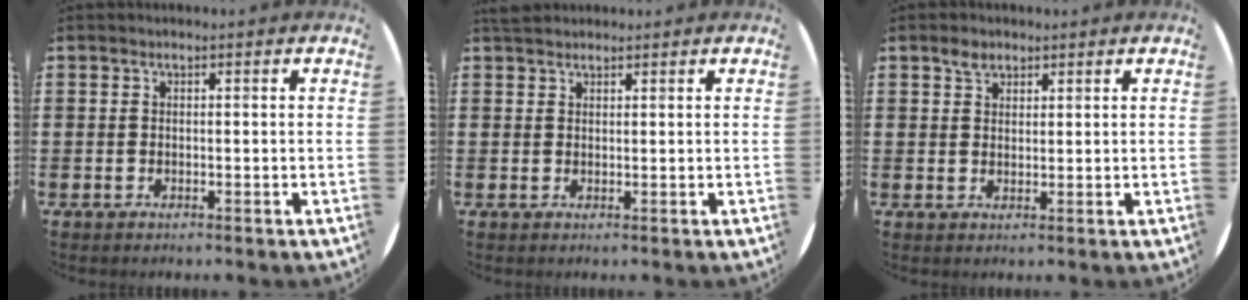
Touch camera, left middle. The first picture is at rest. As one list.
[{"total": 1.6, "force": [1.5, 0.5, 0.3], "torque": [-0.009, 0.006, 0.029]}, {"total": 2.2, "force": [1.7, 1.3, 0.6], "torque": [-0.005, 0.001, 0.030]}]